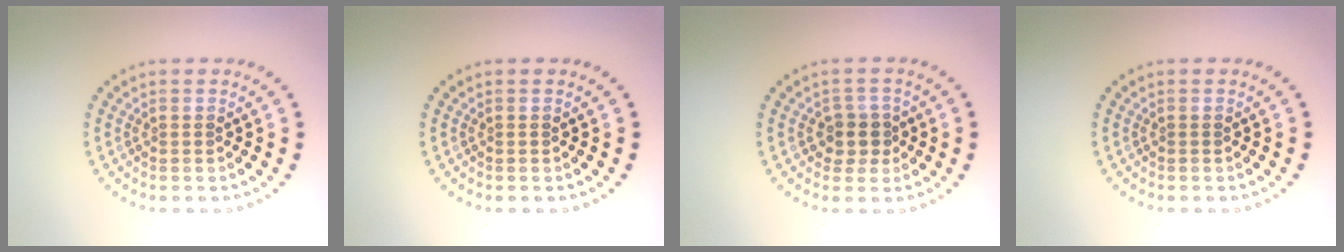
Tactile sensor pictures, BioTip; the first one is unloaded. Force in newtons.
{"total": 0.0}
{"total": 2.1, "press": 1.8, "slide": 1.1}
{"total": 0.0}